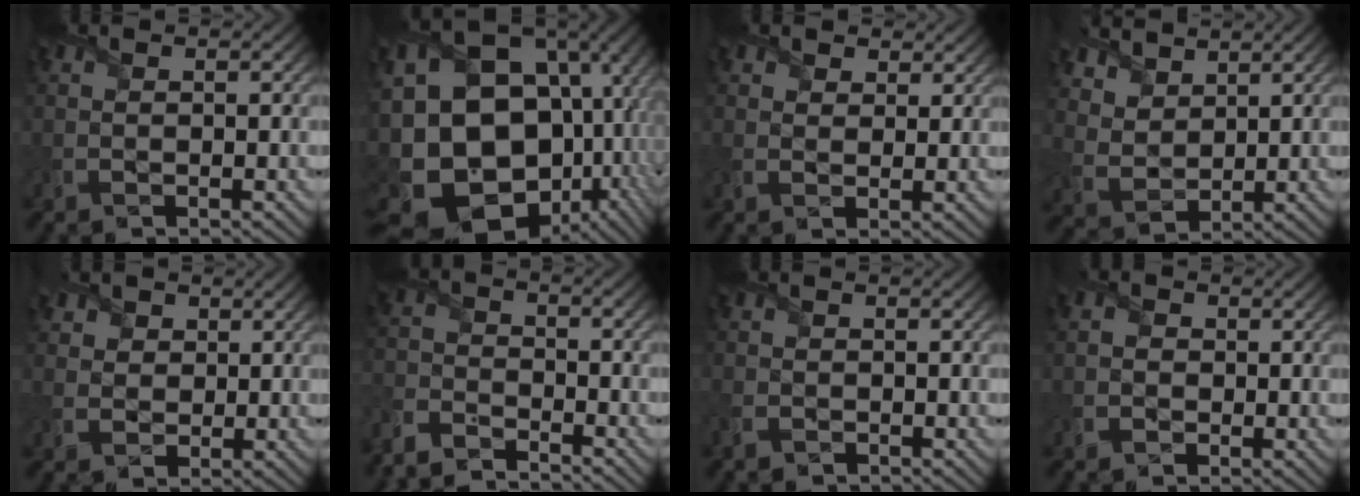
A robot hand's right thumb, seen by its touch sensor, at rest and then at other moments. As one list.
[{"total": 21.9, "force": [-2.7, 14.9, 15.7], "torque": [-0.332, -0.042, -0.001]}, {"total": 3.2, "force": [2.2, 2.2, 1.1], "torque": [-0.034, -0.005, 0.039]}, {"total": 5.8, "force": [4.2, 3.3, 2.3], "torque": [-0.072, -0.004, 0.084]}, {"total": 4.5, "force": [2.2, 3.6, 1.5], "torque": [-0.071, -0.007, 0.039]}, {"total": 5.8, "force": [-5.5, 1.2, 1.1], "torque": [-0.035, -0.010, -0.128]}, {"total": 2.0, "force": [-1.4, 1.3, 0.7], "torque": [-0.027, -0.006, -0.035]}, {"total": 1.9, "force": [-0.5, 1.8, 0.4], "torque": [-0.018, 0.004, -0.015]}]